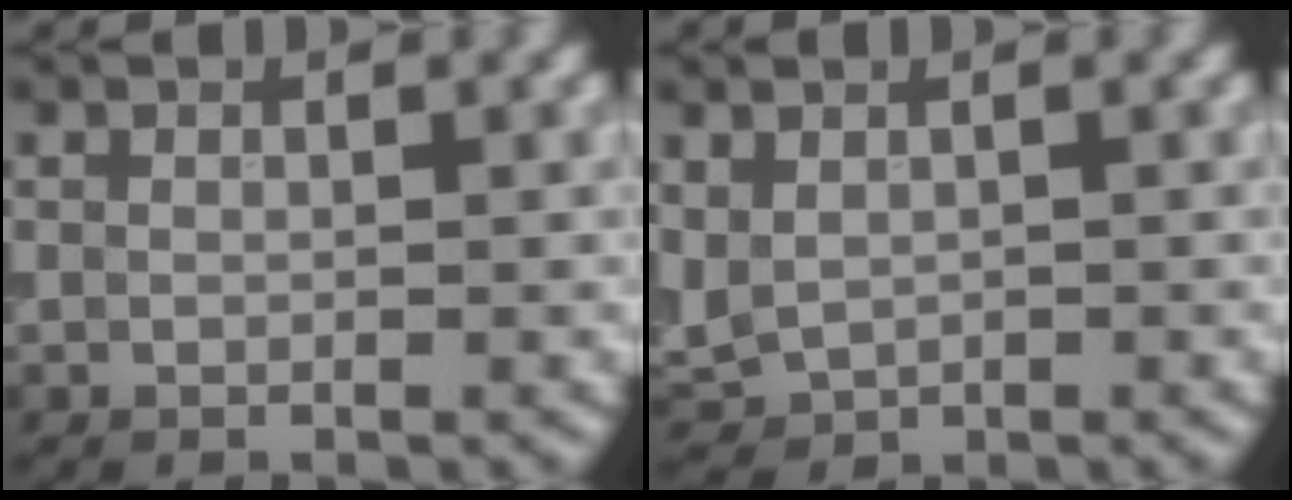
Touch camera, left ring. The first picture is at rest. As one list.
[{"total": 2.2, "force": [0.2, 1.8, 1.4], "torque": [-0.035, -0.006, 0.010]}]